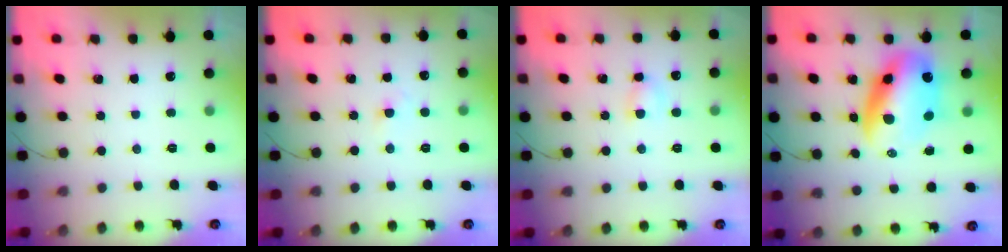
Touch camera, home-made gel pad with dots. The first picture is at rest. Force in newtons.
{"total": 1.9, "press": 1.6, "slide": 1.0}
{"total": 4.0, "press": 3.7, "slide": 1.3}
{"total": 15.3, "press": 14.8, "slide": 3.7}